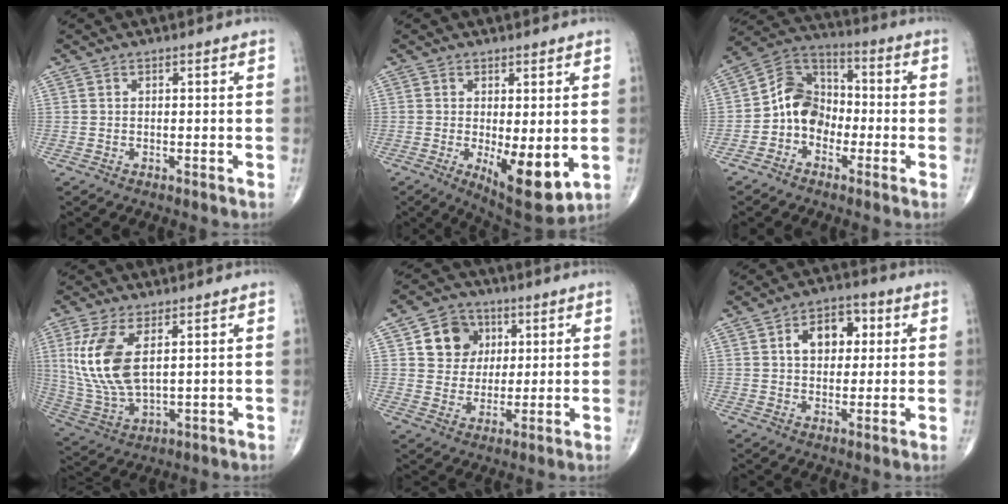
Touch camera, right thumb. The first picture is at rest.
{"total": 9.9, "force": [-1.7, 3.5, 9.1], "torque": [-0.130, -0.028, -0.013]}
{"total": 9.9, "force": [-2.6, 8.0, 5.3], "torque": [-0.067, 0.048, -0.063]}
{"total": 13.1, "force": [3.5, 6.0, 11.1], "torque": [-0.247, -0.014, 0.084]}
{"total": 9.4, "force": [3.2, 8.1, 3.7], "torque": [-0.018, -0.007, 0.053]}
{"total": 8.9, "force": [2.2, 6.0, 6.1], "torque": [-0.062, 0.010, 0.030]}